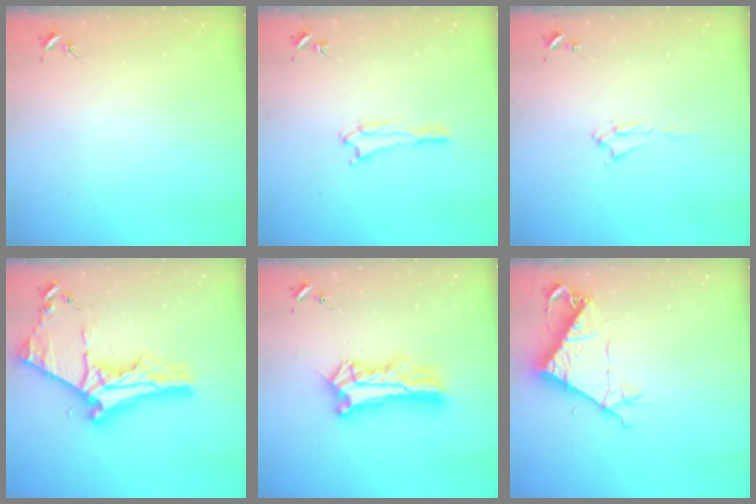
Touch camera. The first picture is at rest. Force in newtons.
{"total": 1.3, "press": 1.3, "slide": 0.2}
{"total": 2.0, "press": 2.0, "slide": 0.3}
{"total": 10.7, "press": 10.6, "slide": 1.4}
{"total": 11.3, "press": 11.3, "slide": 1.0}
{"total": 9.1, "press": 9.0, "slide": 0.8}